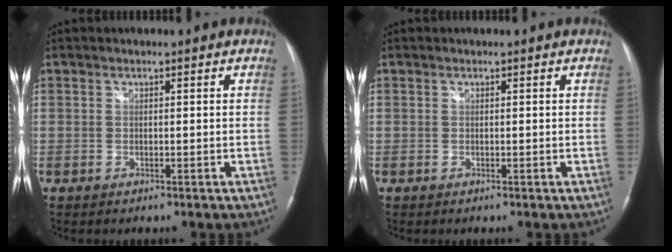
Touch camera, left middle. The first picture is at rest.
{"total": 0.0}